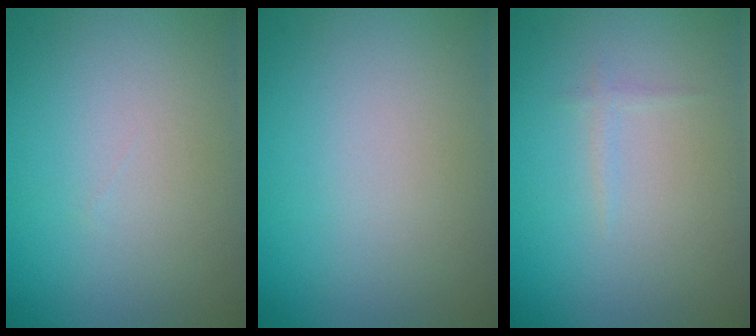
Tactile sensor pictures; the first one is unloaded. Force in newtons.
{"total": 0.0}
{"total": 0.6, "press": 0.6, "slide": 0.0}